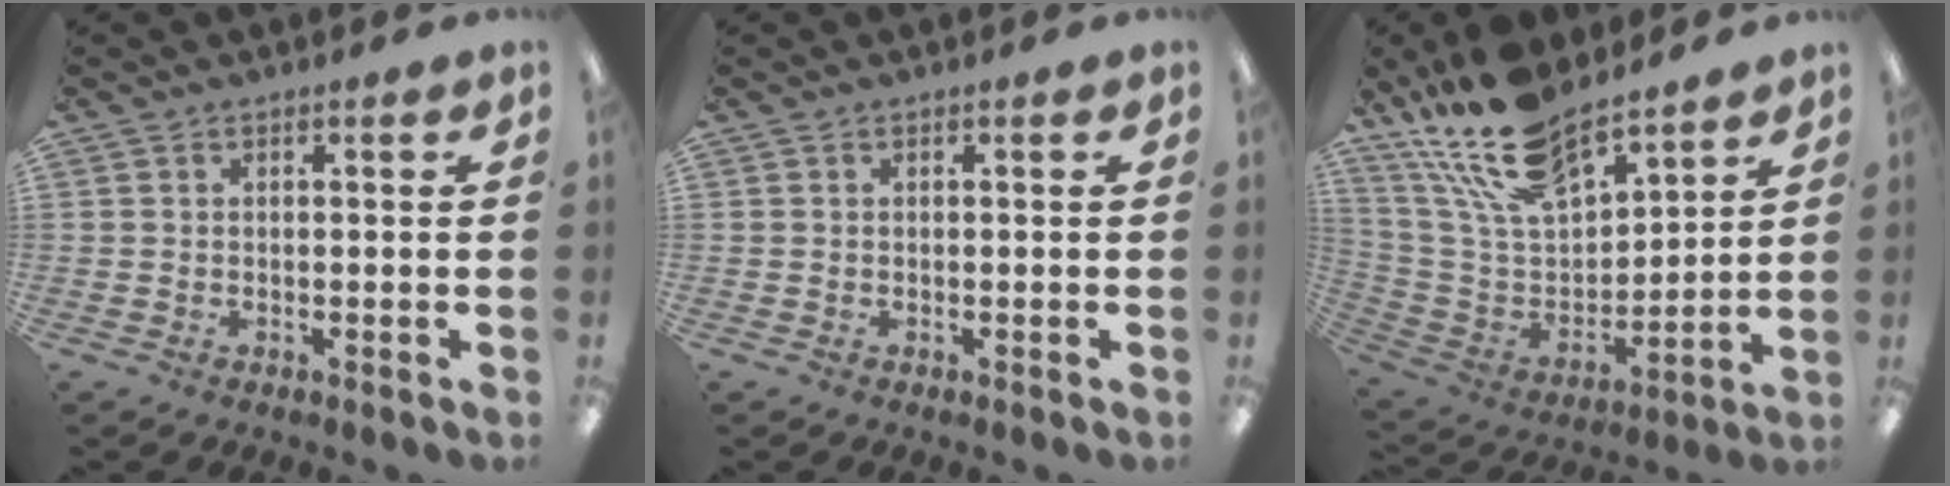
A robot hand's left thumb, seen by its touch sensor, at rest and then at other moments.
{"total": 0.0}
{"total": 19.2, "force": [15.6, 7.2, 8.7], "torque": [-0.197, -0.087, 0.286]}